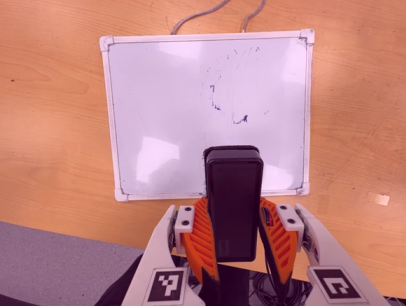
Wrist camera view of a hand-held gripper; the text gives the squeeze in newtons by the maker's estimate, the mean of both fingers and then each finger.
{"total": 9.4, "left": 8.0, "right": 10.8}